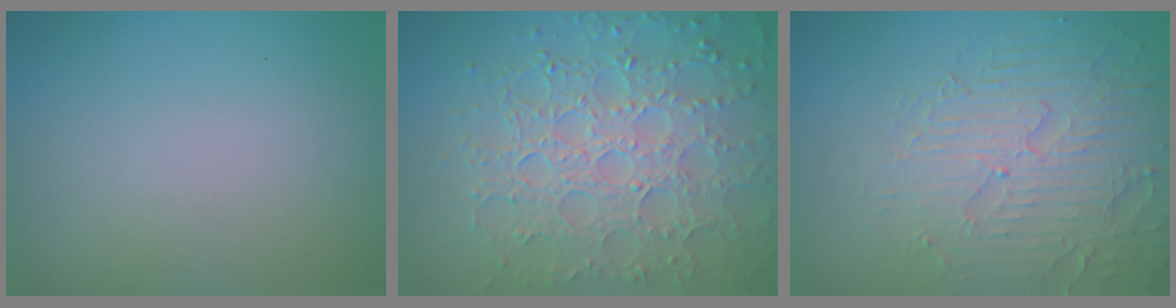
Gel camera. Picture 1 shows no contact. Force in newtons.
{"total": 8.1, "press": 5.9, "slide": 5.6}
{"total": 5.2, "press": 4.7, "slide": 2.1}